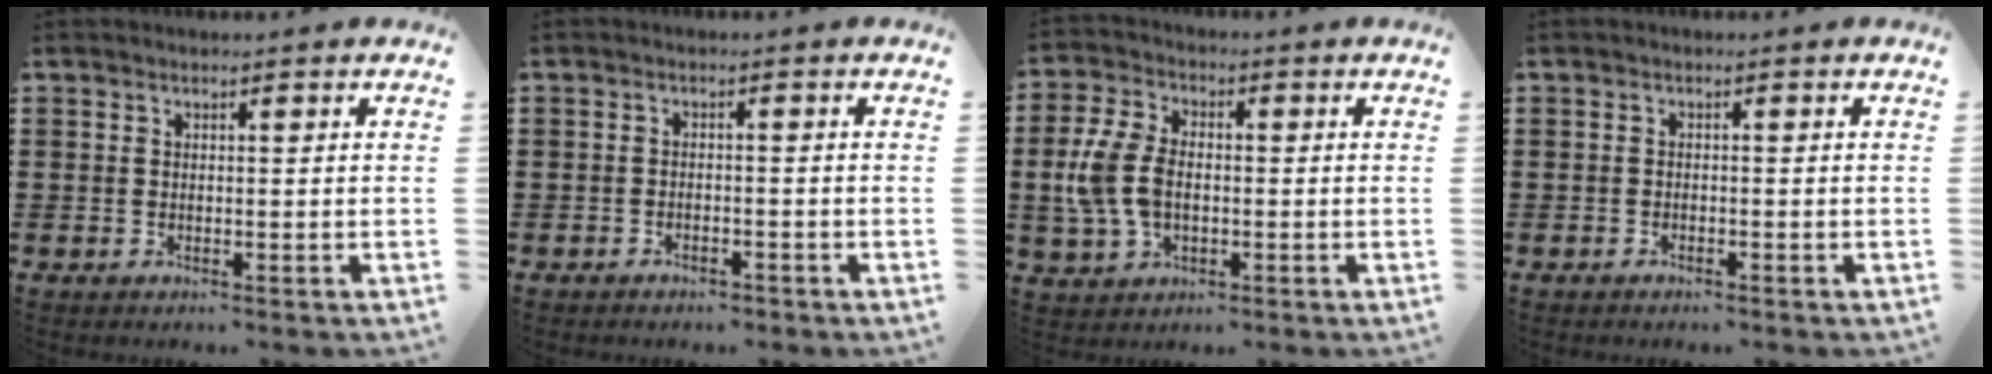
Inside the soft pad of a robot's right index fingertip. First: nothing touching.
{"total": 1.3, "force": [-1.3, 0.3, 0.2], "torque": [-0.010, 0.001, -0.026]}
{"total": 8.2, "force": [-0.7, 5.4, 6.1], "torque": [-0.163, 0.000, -0.021]}
{"total": 0.7, "force": [-0.7, 0.1, 0.2], "torque": [-0.006, -0.002, -0.014]}